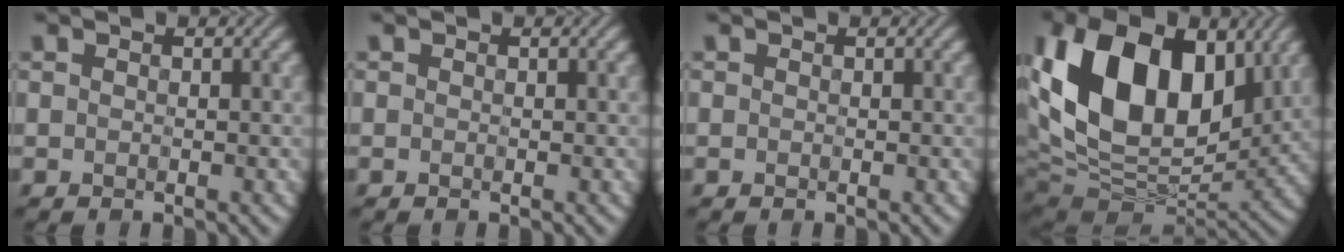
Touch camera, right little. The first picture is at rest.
{"total": 0.0}
{"total": 0.0}
{"total": 15.7, "force": [3.8, 10.3, 11.2], "torque": [-0.214, 0.012, 0.068]}